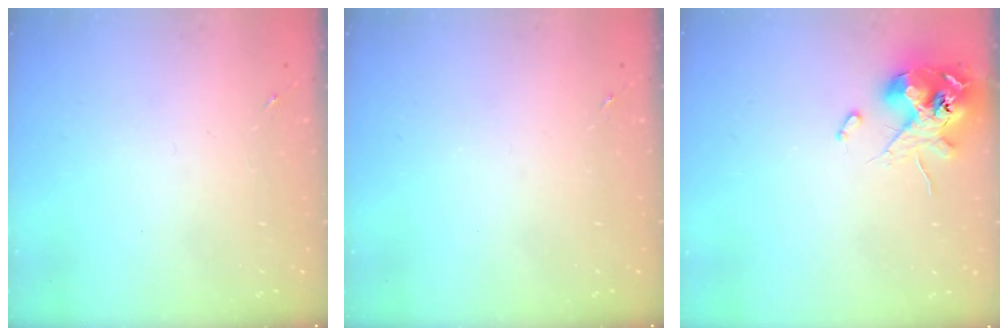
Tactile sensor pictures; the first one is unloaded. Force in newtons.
{"total": 0.0}
{"total": 12.4, "press": 12.2, "slide": 2.2}